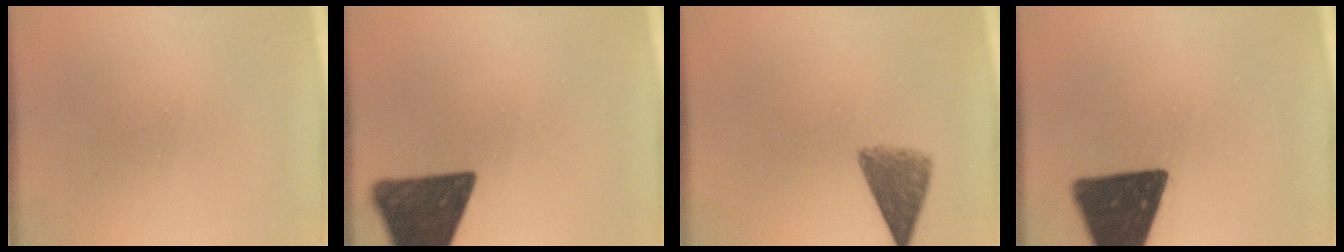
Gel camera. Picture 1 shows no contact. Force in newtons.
{"total": 14.3}
{"total": 5.8}
{"total": 17.3}